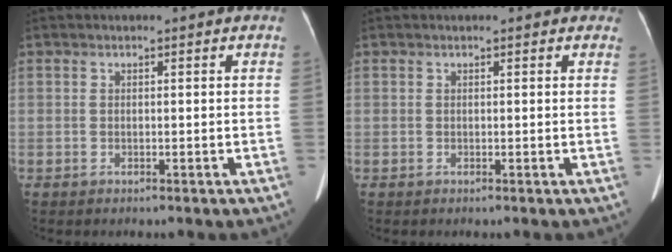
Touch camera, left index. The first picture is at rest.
{"total": 2.5, "force": [2.0, 1.1, 1.0], "torque": [-0.006, 0.013, 0.011]}